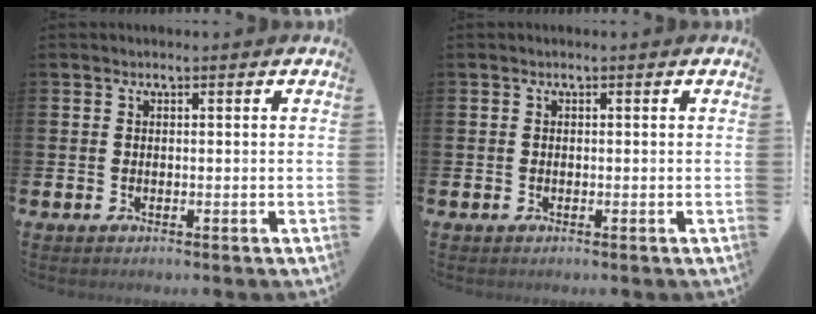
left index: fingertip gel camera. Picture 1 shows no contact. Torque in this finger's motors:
{"motor_torque": [-0.21, -0.09, -0.01, -0.01]}